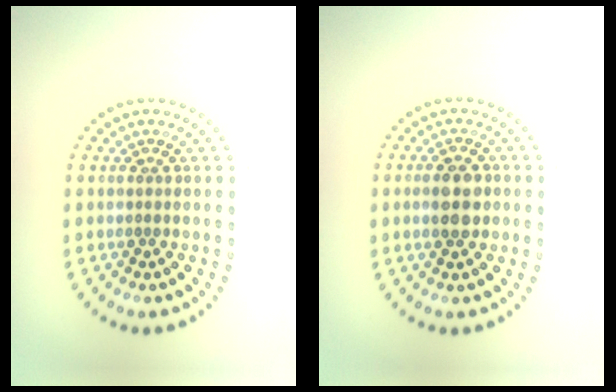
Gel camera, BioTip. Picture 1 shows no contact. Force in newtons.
{"total": 2.7, "press": 2.7, "slide": 0.3}